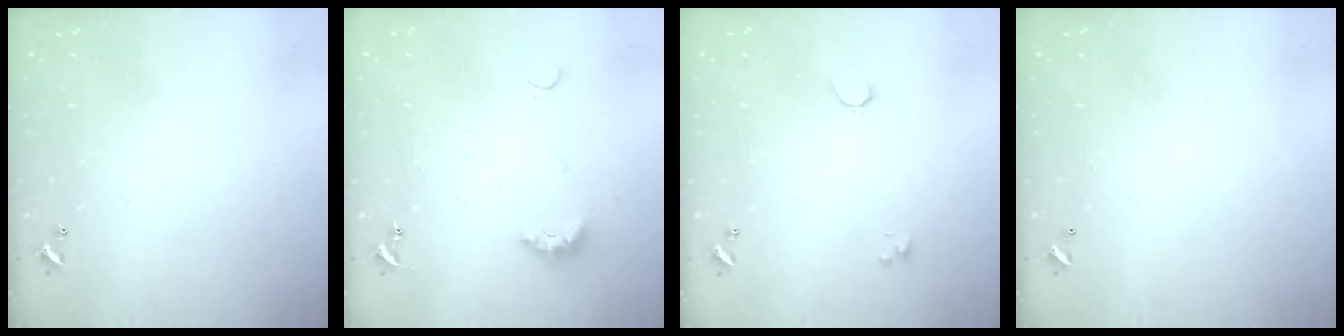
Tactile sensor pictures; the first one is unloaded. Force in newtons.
{"total": 3.7, "press": 3.6, "slide": 0.8}
{"total": 0.6, "press": 0.4, "slide": 0.5}
{"total": 2.8, "press": 2.8, "slide": 0.1}